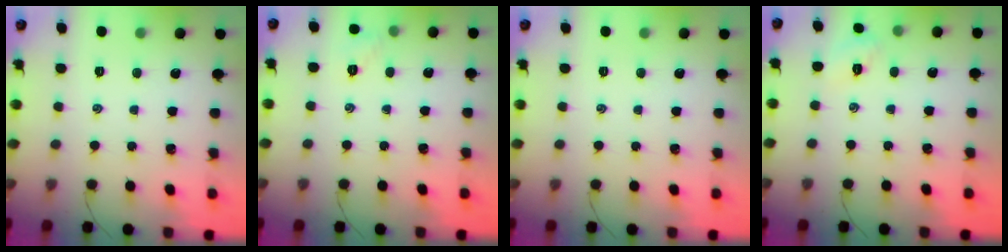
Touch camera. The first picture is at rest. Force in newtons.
{"total": 3.9, "press": 3.7, "slide": 1.0}
{"total": 0.0}
{"total": 3.1, "press": 2.9, "slide": 0.9}